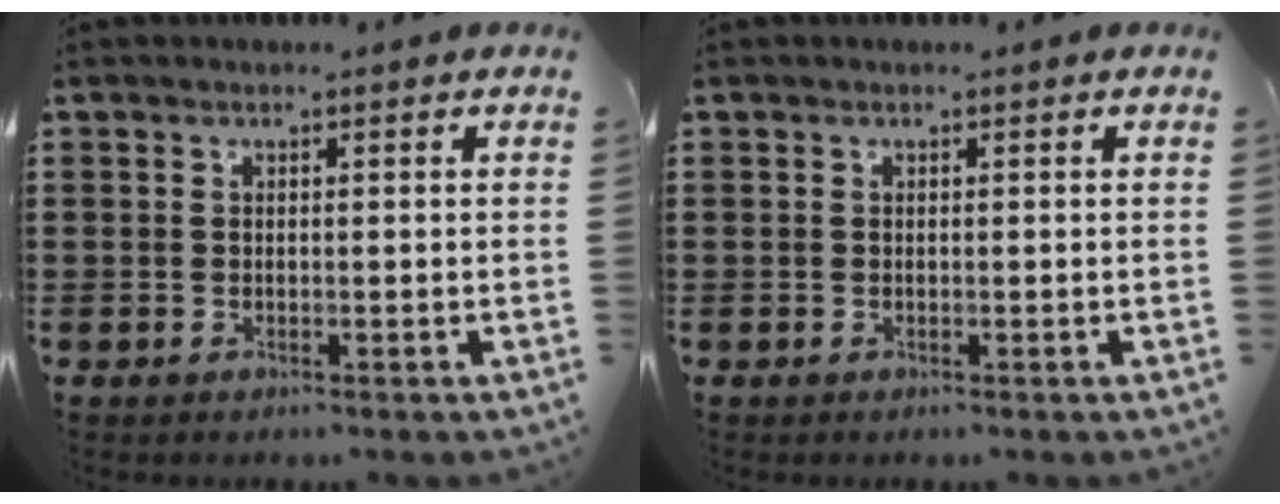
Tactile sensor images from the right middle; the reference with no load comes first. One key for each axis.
{"total": 0.0}